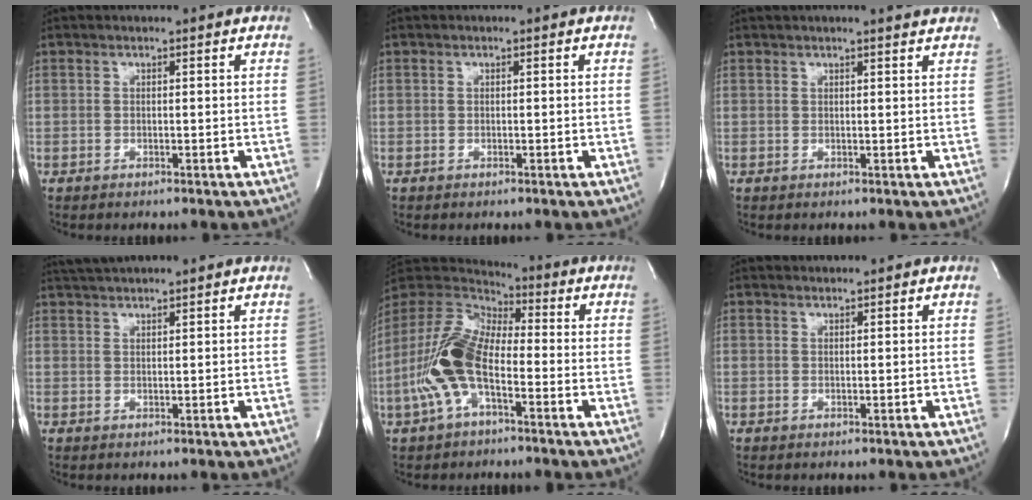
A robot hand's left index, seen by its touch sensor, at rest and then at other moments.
{"total": 0.0}
{"total": 5.4, "force": [5.0, -0.3, 1.9], "torque": [-0.026, 0.015, 0.049]}
{"total": 4.8, "force": [4.5, -0.6, 1.7], "torque": [-0.030, 0.029, 0.079]}
{"total": 11.8, "force": [-3.7, 4.9, 10.1], "torque": [-0.244, 0.009, -0.076]}
{"total": 0.8, "force": [0.8, -0.2, -0.2], "torque": [-0.008, -0.001, 0.019]}